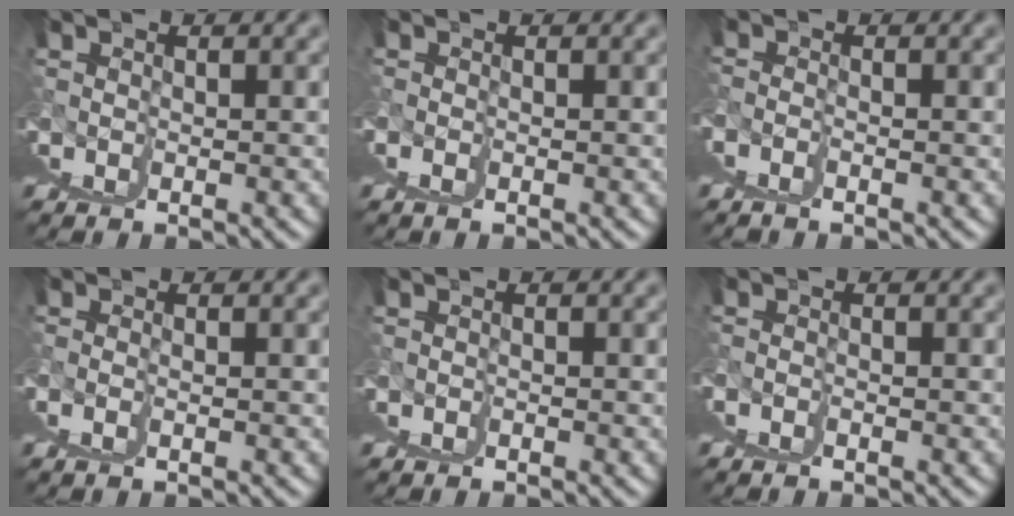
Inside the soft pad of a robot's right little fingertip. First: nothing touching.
{"total": 0.0}
{"total": 1.1, "force": [0.7, -0.8, 0.2], "torque": [0.003, 0.012, 0.011]}
{"total": 0.0}
{"total": 1.1, "force": [-0.1, -0.9, -0.6], "torque": [0.011, 0.002, -0.002]}
{"total": 0.9, "force": [0.2, -0.9, -0.2], "torque": [0.006, 0.007, 0.004]}